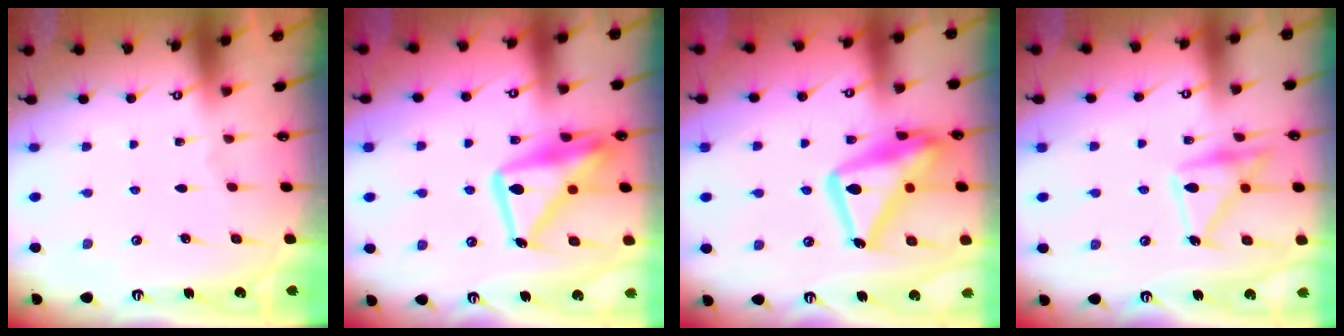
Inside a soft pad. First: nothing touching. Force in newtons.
{"total": 19.4, "press": 19.3, "slide": 1.9}
{"total": 20.3, "press": 20.2, "slide": 1.8}
{"total": 18.0, "press": 18.0, "slide": 1.1}